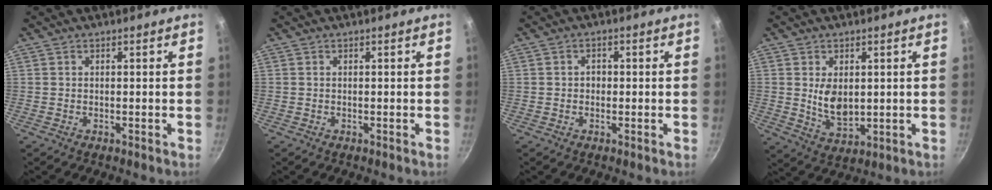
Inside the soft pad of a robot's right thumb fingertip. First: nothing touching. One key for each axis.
{"total": 0.0}
{"total": 1.6, "fx": -0.2, "fy": 1.4, "fz": 0.9, "tx": -0.009, "ty": 0.004, "tz": -0.006}
{"total": 6.8, "fx": 1.0, "fy": 4.2, "fz": 5.3, "tx": -0.082, "ty": -0.021, "tz": 0.029}